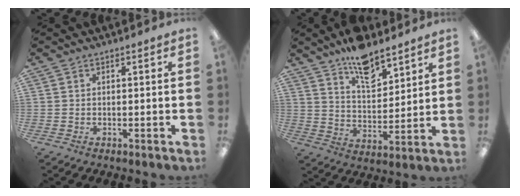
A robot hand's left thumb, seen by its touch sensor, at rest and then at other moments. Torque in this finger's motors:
{"motor_torque": [1.60, 1.12, 1.46, -1.31, 0.08]}